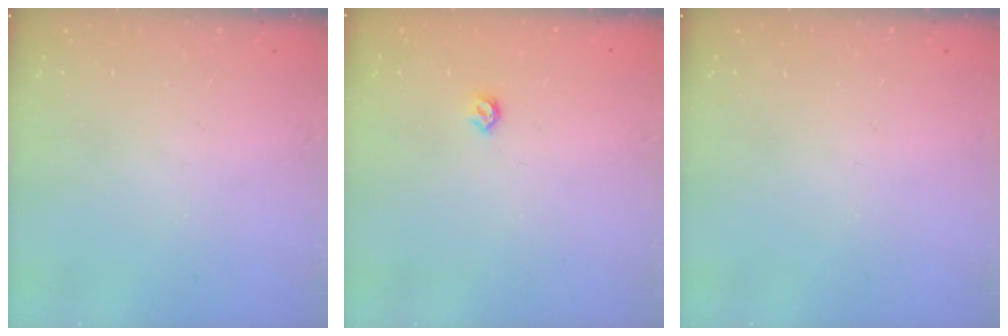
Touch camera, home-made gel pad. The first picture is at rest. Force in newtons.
{"total": 4.2, "press": 4.2, "slide": 0.7}
{"total": 0.0}